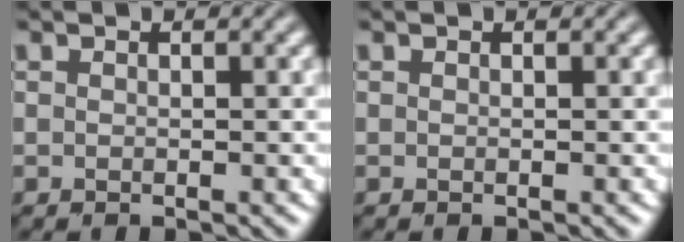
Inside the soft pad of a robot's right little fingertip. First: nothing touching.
{"total": 0.0}